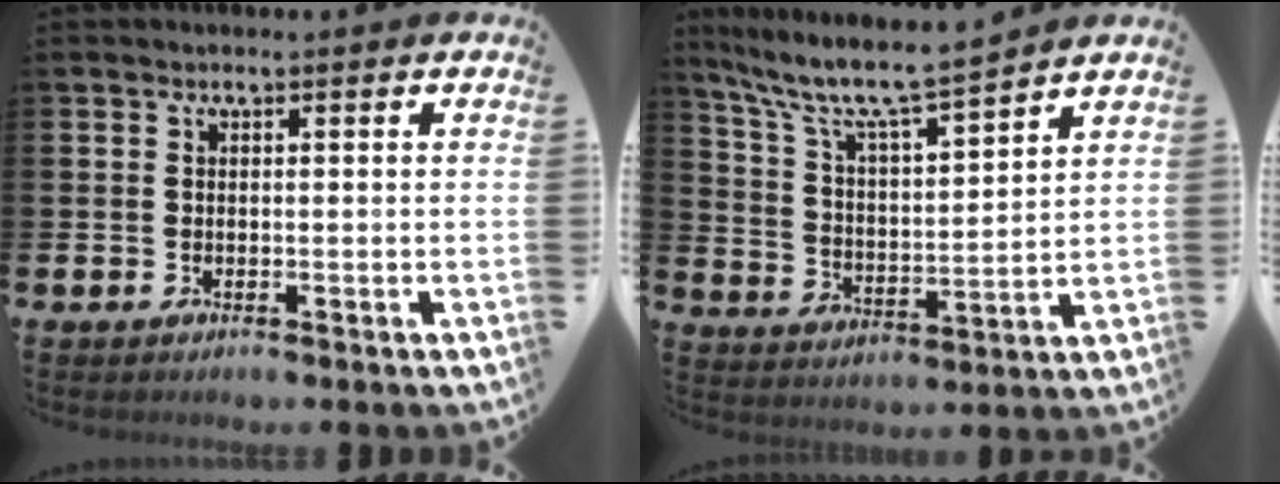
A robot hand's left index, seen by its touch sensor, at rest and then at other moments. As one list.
[{"total": 8.7, "force": [7.9, 0.7, 3.5], "torque": [-0.101, -0.056, 0.133]}]